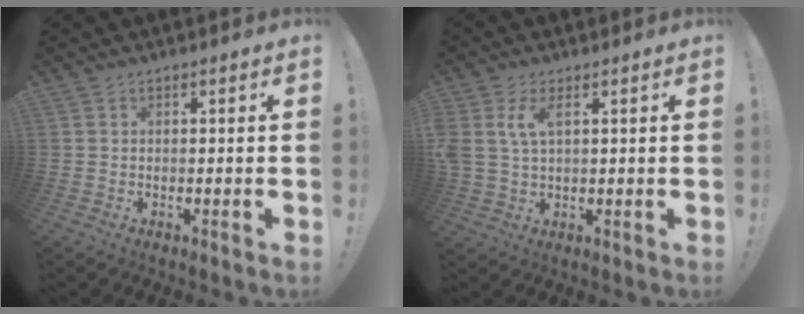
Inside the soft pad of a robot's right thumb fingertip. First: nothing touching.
{"total": 6.0, "force": [2.5, 2.7, 4.8], "torque": [-0.103, -0.008, 0.044]}